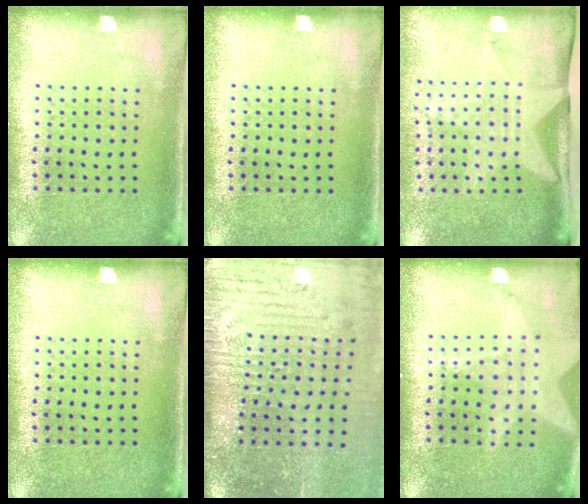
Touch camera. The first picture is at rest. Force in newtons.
{"total": 0.0}
{"total": 1.9, "press": 1.5, "slide": 1.1}
{"total": 0.0}
{"total": 5.1, "press": 4.3, "slide": 2.8}
{"total": 1.3, "press": 1.3, "slide": 0.1}